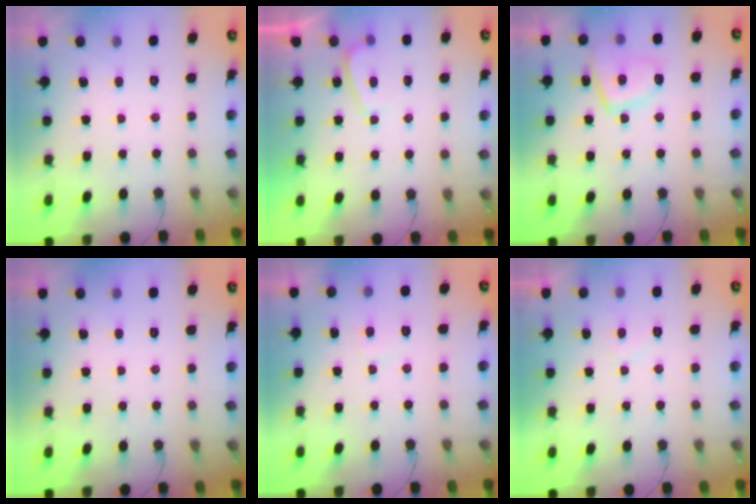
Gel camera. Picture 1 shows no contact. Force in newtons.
{"total": 1.6, "press": 1.5, "slide": 0.6}
{"total": 10.6, "press": 10.5, "slide": 1.2}
{"total": 0.0}
{"total": 2.0, "press": 1.9, "slide": 0.6}
{"total": 1.7, "press": 1.6, "slide": 0.7}